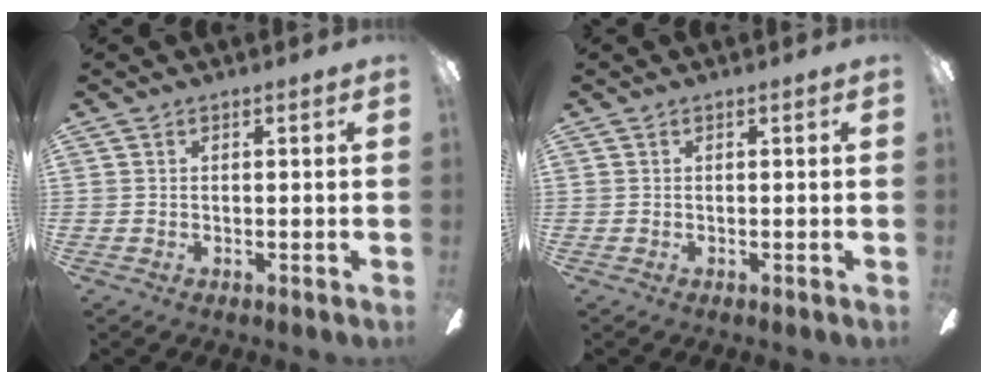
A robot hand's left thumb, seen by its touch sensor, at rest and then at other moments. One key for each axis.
{"total": 0.0}